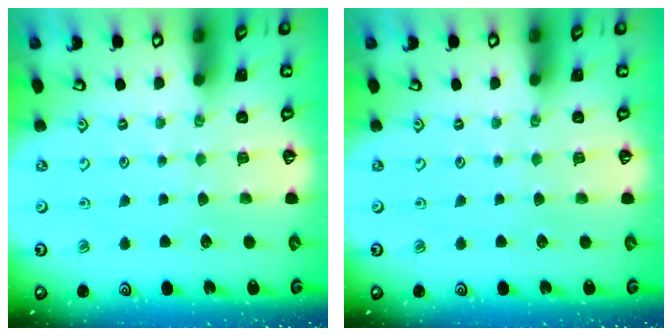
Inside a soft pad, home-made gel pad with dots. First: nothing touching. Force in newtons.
{"total": 0.0}